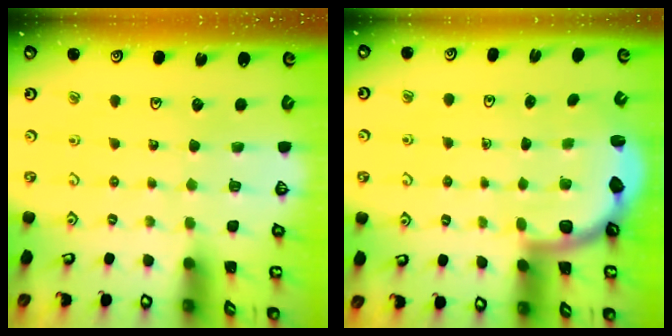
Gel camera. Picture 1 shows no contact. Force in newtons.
{"total": 2.6, "press": 2.5, "slide": 0.6}